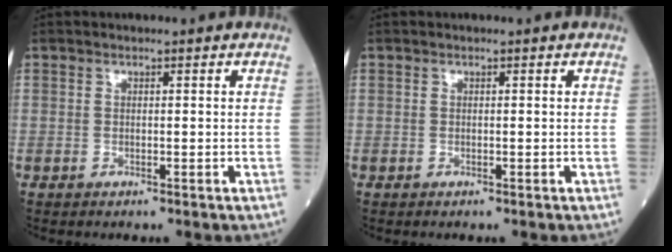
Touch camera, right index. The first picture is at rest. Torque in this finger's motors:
{"motor_torque": [0.04, 0.02, 0.01, -0.01]}